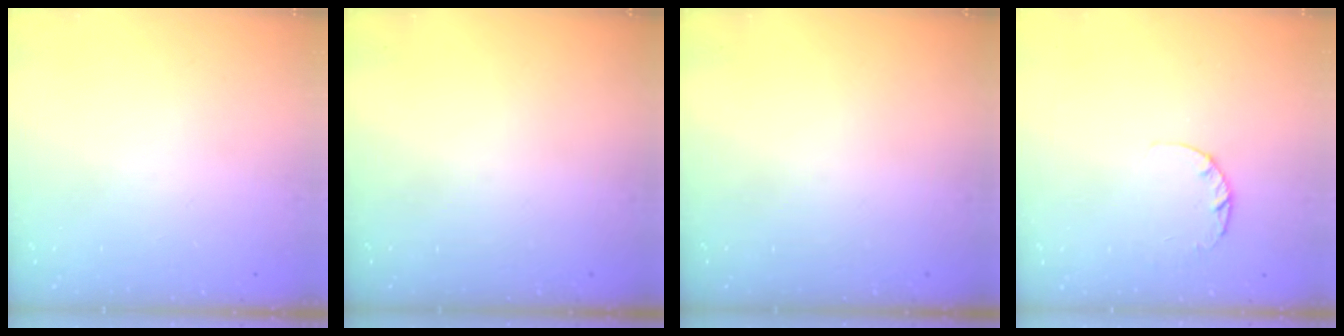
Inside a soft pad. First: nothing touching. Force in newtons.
{"total": 0.0}
{"total": 0.0}
{"total": 2.6, "press": 2.5, "slide": 0.4}